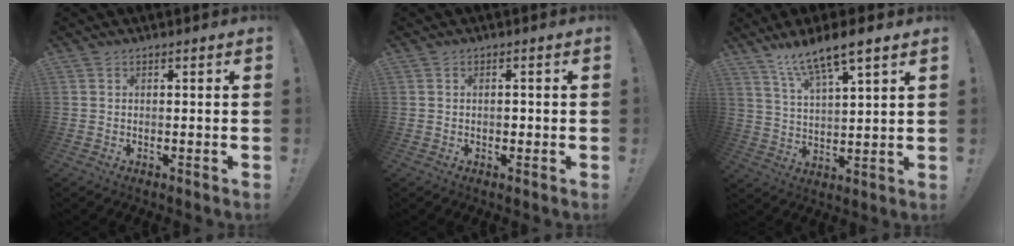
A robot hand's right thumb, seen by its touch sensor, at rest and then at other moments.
{"total": 1.2, "force": [-0.4, 0.9, 0.7], "torque": [-0.004, 0.000, -0.009]}
{"total": 10.1, "force": [8.3, 1.3, 5.7], "torque": [-0.111, -0.045, 0.146]}